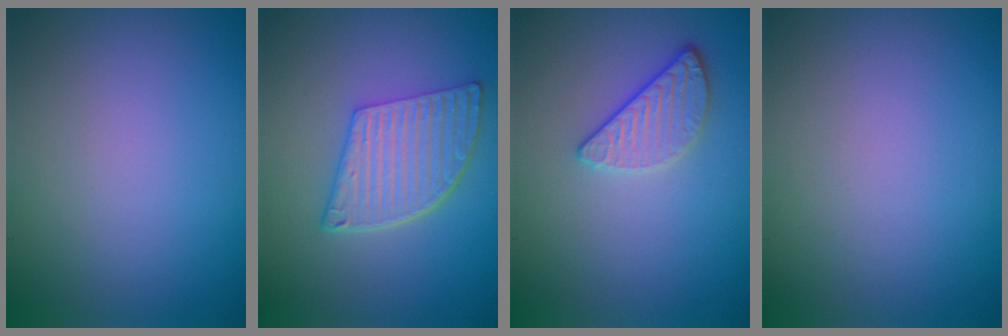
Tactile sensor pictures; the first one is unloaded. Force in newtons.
{"total": 5.6, "press": 4.1, "slide": 3.9}
{"total": 2.4, "press": 2.2, "slide": 0.9}
{"total": 0.0}